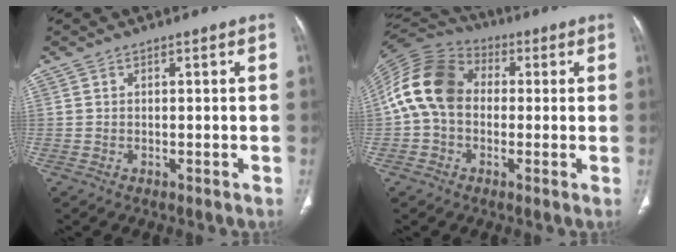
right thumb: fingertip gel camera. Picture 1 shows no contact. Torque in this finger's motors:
{"motor_torque": [2.24, 2.48, 1.67, -0.66, 0.22]}